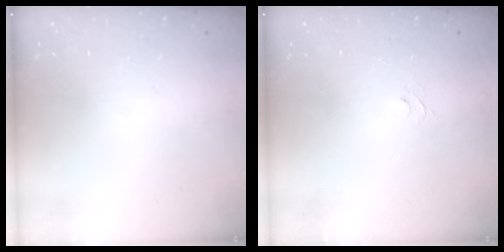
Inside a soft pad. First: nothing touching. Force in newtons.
{"total": 3.7, "press": 3.7, "slide": 0.4}